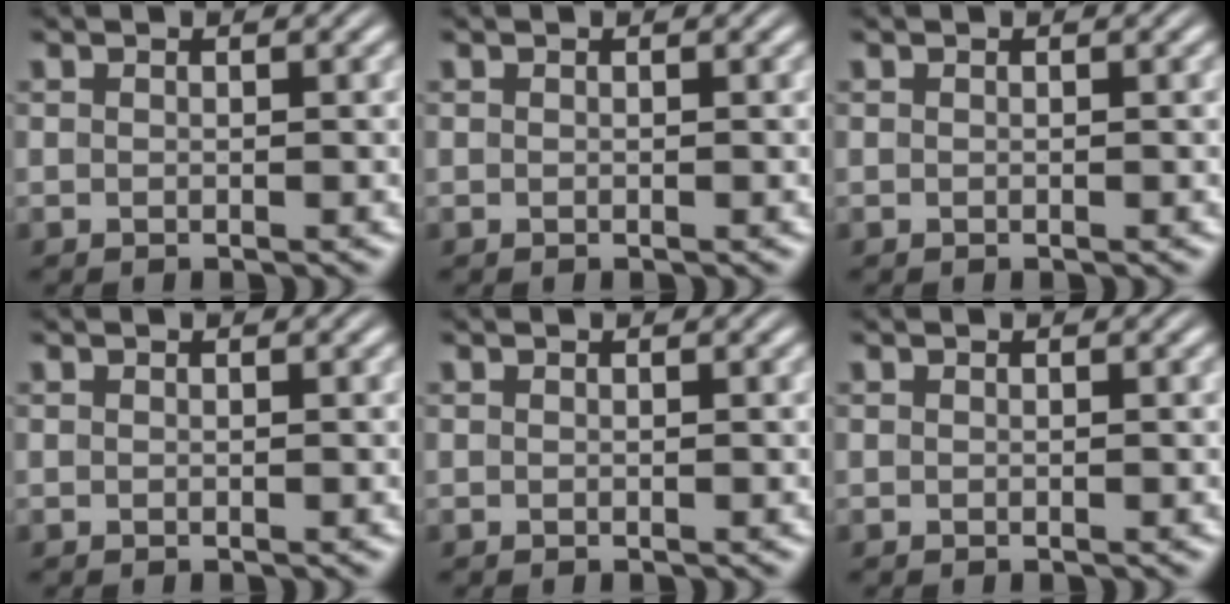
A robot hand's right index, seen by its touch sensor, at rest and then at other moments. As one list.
[{"total": 0.0}, {"total": 0.0}, {"total": 0.0}, {"total": 0.0}, {"total": 0.0}]